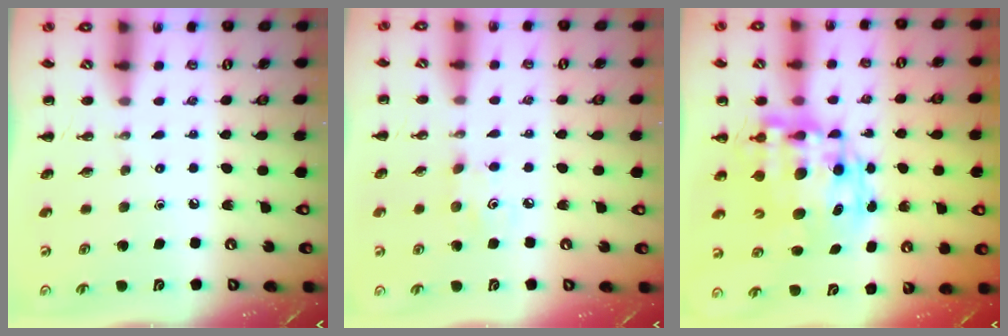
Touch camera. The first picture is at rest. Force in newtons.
{"total": 3.1, "press": 2.9, "slide": 0.9}
{"total": 14.3, "press": 14.0, "slide": 3.2}